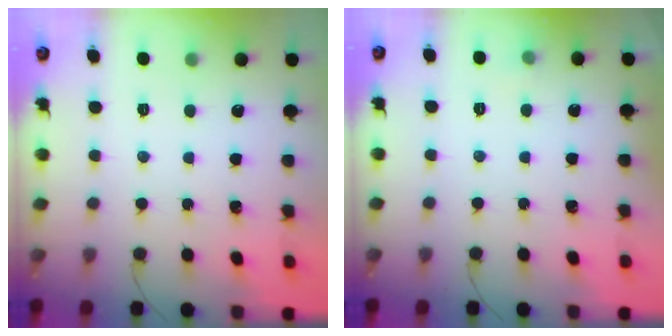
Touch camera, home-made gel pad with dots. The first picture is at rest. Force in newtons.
{"total": 3.7, "press": 3.6, "slide": 1.0}